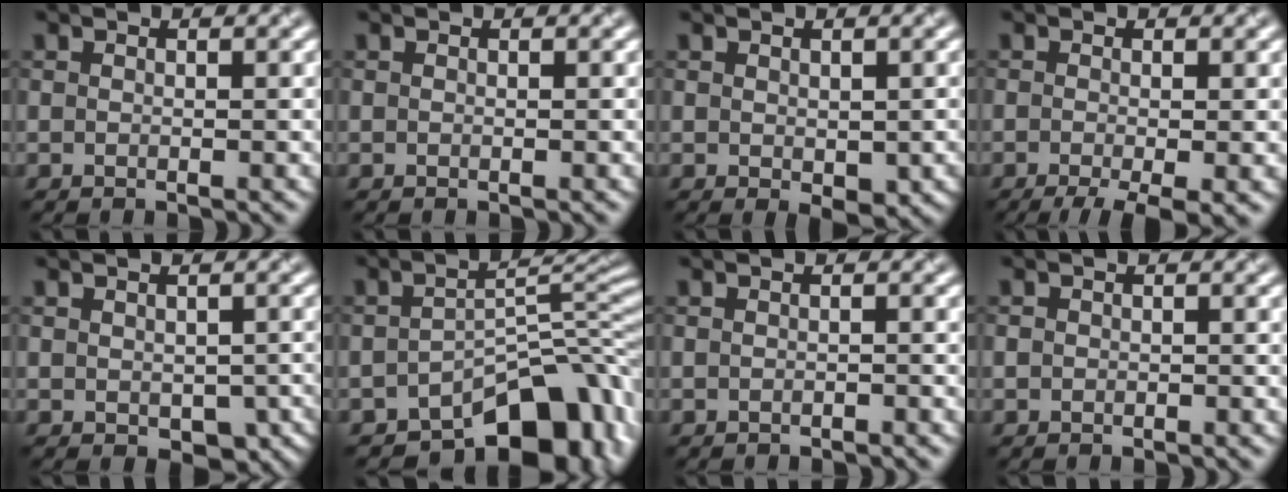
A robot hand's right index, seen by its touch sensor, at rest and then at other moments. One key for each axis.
{"total": 0.0}
{"total": 2.1, "fx": -0.3, "fy": 1.3, "fz": 1.7, "tx": -0.024, "ty": -0.011, "tz": 0.004}
{"total": 4.5, "fx": -2.4, "fy": 1.1, "fz": 3.6, "tx": -0.058, "ty": -0.009, "tz": -0.040}
{"total": 4.6, "fx": -1.5, "fy": 2.8, "fz": 3.3, "tx": -0.039, "ty": -0.021, "tz": -0.007}
{"total": 11.6, "fx": -7.3, "fy": 5.5, "fz": 7.2, "tx": -0.079, "ty": -0.006, "tz": -0.123}
{"total": 0.6, "fx": -0.6, "fy": 0.1, "fz": 0.1, "tx": -0.001, "ty": -0.002, "tz": -0.008}
{"total": 0.8, "fx": -0.4, "fy": 0.7, "fz": 0.0, "tx": 0.005, "ty": -0.004, "tz": -0.007}